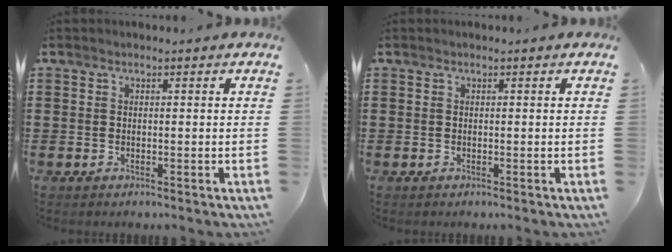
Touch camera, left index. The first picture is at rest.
{"total": 0.0}